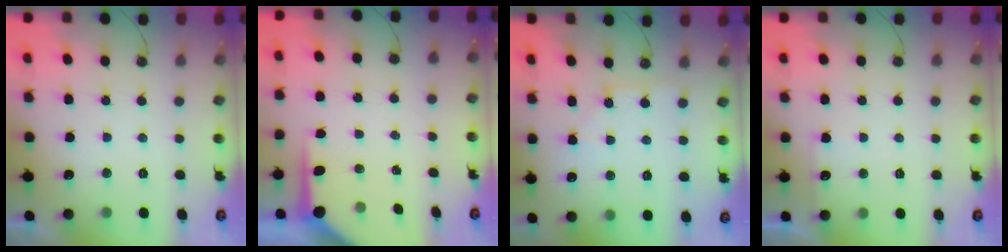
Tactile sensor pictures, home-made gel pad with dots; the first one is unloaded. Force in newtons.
{"total": 7.2, "press": 7.2, "slide": 0.7}
{"total": 3.4, "press": 3.4, "slide": 0.4}
{"total": 4.3, "press": 4.2, "slide": 0.5}